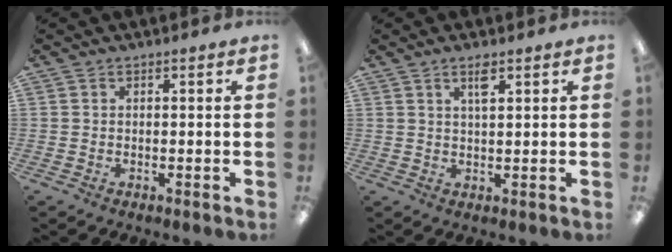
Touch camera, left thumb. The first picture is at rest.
{"total": 3.6, "force": [2.3, 1.1, 2.6], "torque": [-0.043, -0.003, 0.036]}